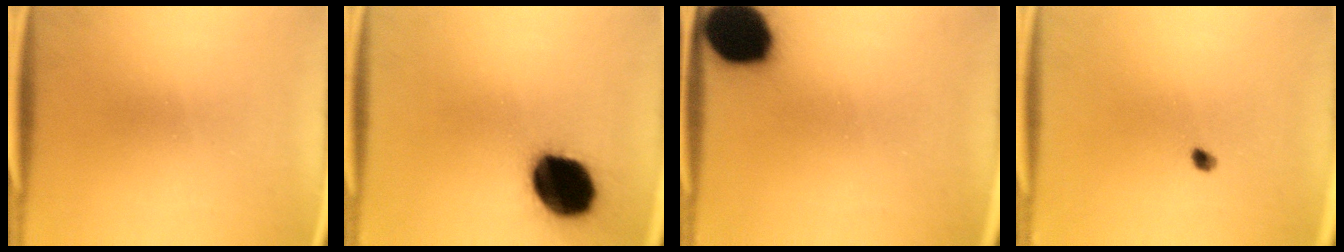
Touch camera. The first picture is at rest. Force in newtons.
{"total": 19.0}
{"total": 17.8}
{"total": 1.2}